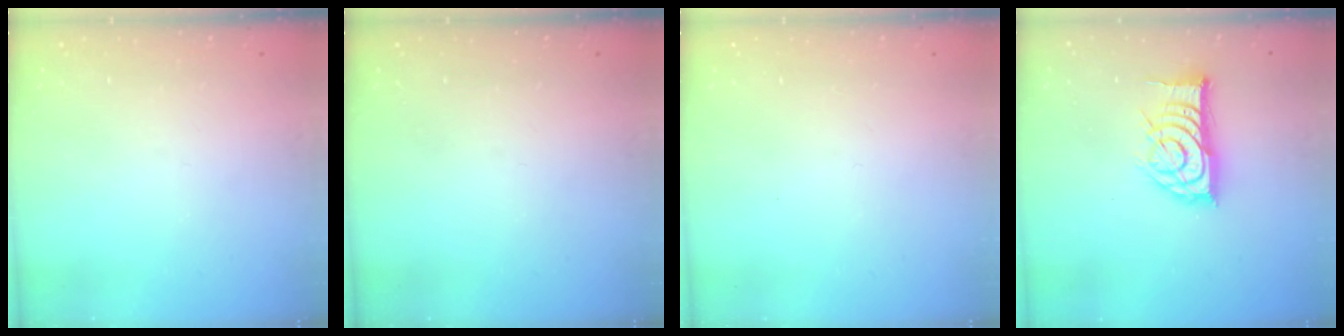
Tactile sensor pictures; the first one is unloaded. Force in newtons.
{"total": 0.0}
{"total": 1.6, "press": 1.6, "slide": 0.1}
{"total": 13.9, "press": 13.9, "slide": 0.6}